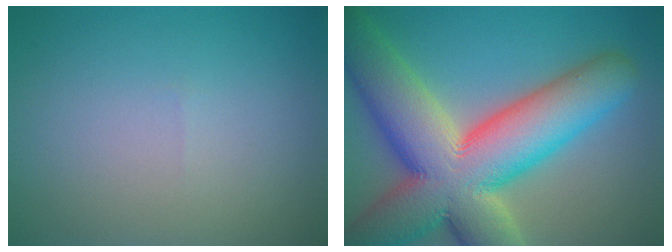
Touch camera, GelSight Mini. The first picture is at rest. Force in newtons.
{"total": 15.8, "press": 15.7, "slide": 0.9}